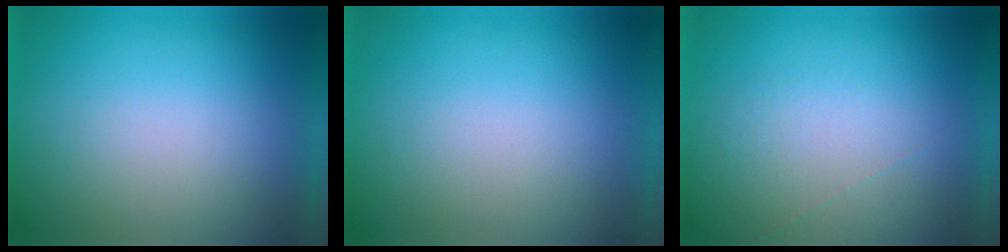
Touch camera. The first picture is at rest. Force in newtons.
{"total": 0.0}
{"total": 1.0}